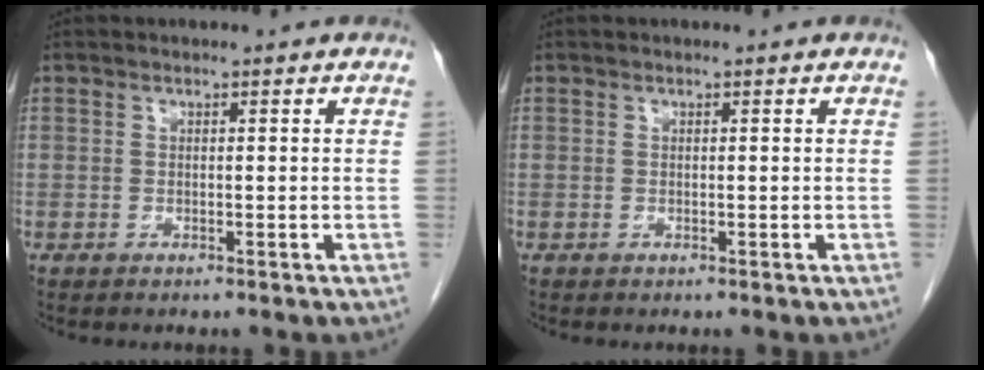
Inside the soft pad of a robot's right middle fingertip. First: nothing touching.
{"total": 0.0}